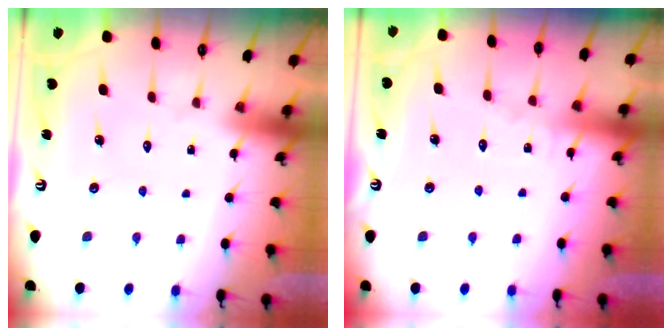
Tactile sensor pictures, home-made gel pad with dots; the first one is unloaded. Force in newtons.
{"total": 3.5, "press": 3.5, "slide": 0.3}